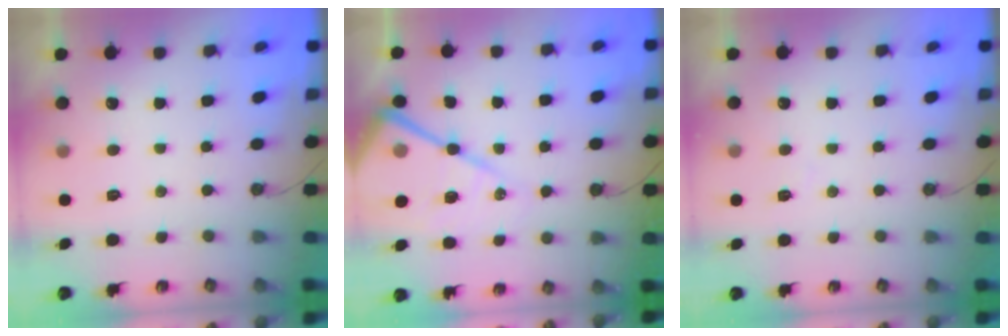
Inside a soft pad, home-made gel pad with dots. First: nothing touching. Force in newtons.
{"total": 17.8, "press": 17.8, "slide": 1.6}
{"total": 3.8, "press": 3.7, "slide": 0.5}